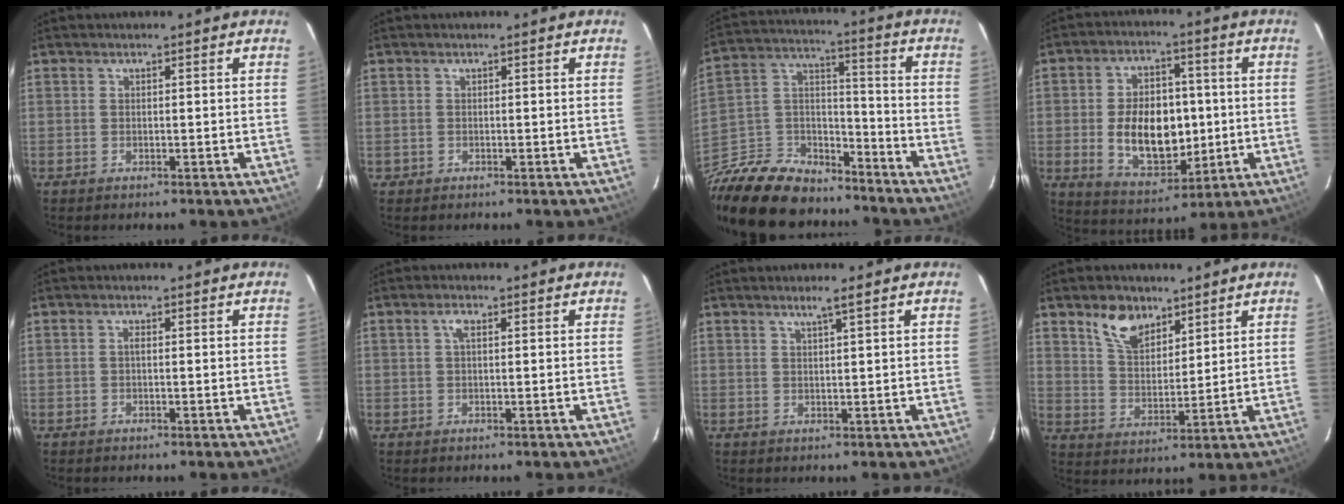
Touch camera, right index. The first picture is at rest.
{"total": 1.0, "force": [-0.3, 1.0, -0.1], "torque": [0.000, 0.003, -0.002]}
{"total": 19.6, "force": [-15.3, 9.9, 7.2], "torque": [-0.185, 0.044, -0.255]}
{"total": 14.3, "force": [-1.1, 9.1, 11.0], "torque": [-0.207, 0.011, 0.004]}
{"total": 0.7, "force": [-0.1, 0.2, 0.6], "torque": [-0.012, 0.003, -0.002]}
{"total": 1.7, "force": [0.5, 0.6, 1.5], "torque": [-0.030, 0.006, 0.008]}
{"total": 2.1, "force": [1.4, -0.4, 1.5], "torque": [-0.029, -0.002, 0.024]}
{"total": 8.7, "force": [5.7, 4.8, 4.4], "torque": [-0.078, 0.012, 0.110]}